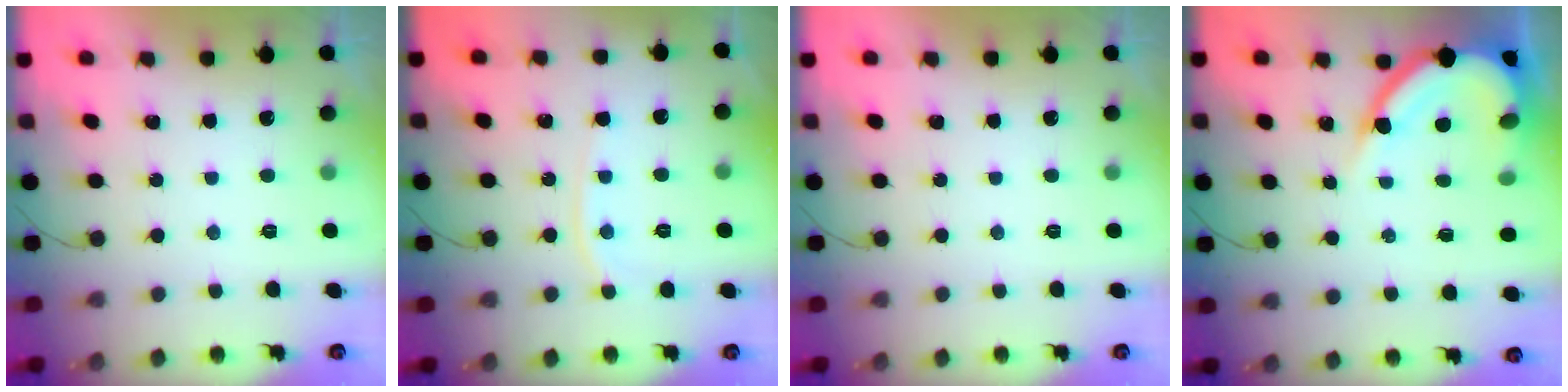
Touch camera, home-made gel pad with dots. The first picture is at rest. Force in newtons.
{"total": 5.6, "press": 5.6, "slide": 0.9}
{"total": 0.0}
{"total": 11.6, "press": 11.6, "slide": 1.0}